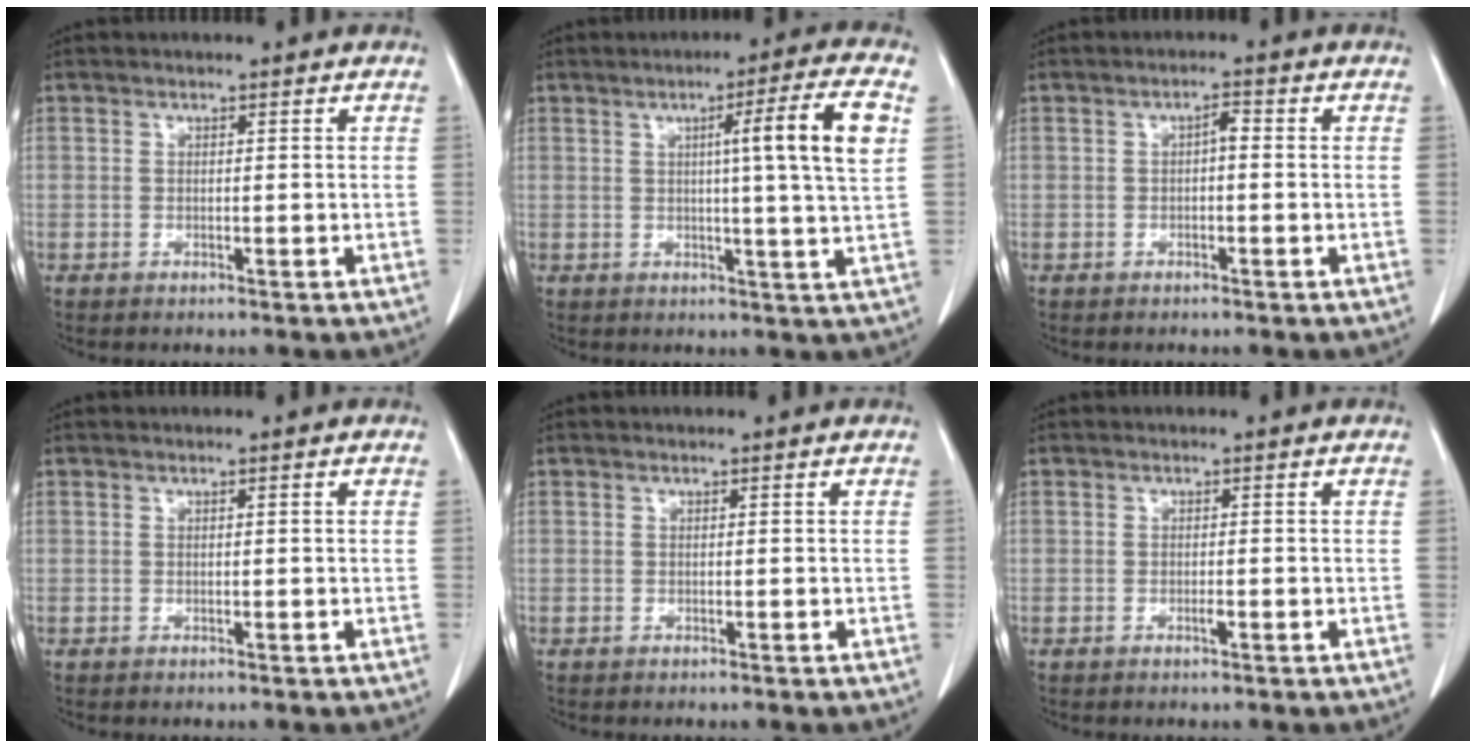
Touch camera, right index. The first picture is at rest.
{"total": 9.8, "force": [2.4, -1.5, 9.4], "torque": [-0.138, 0.001, 0.031]}
{"total": 1.6, "force": [-0.1, 0.5, 1.5], "torque": [-0.026, 0.005, -0.003]}
{"total": 0.0}
{"total": 0.0}
{"total": 0.8, "force": [-0.3, 0.1, 0.7], "torque": [-0.016, -0.001, -0.004]}